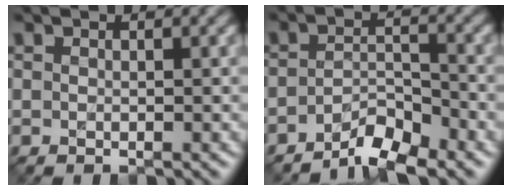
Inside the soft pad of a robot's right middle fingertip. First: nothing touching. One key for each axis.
{"total": 3.9, "fx": -3.1, "fy": 1.0, "fz": 2.1, "tx": -0.036, "ty": 0.005, "tz": -0.062}